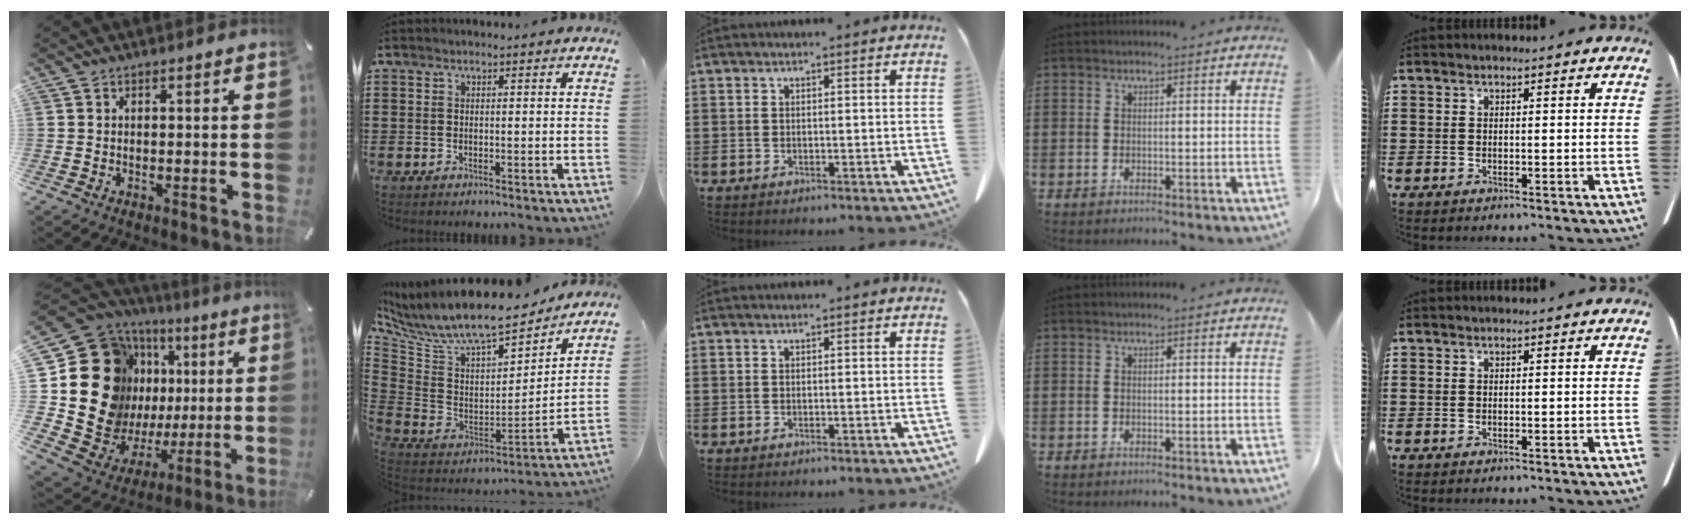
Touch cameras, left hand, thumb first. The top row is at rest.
{"thumb": {"total": 24.1, "force": [5.3, 19.0, 13.8], "torque": [-0.232, -0.056, 0.125]}, "index": {"total": 10.1, "force": [8.9, 2.0, 4.4], "torque": [-0.124, -0.065, 0.155]}}